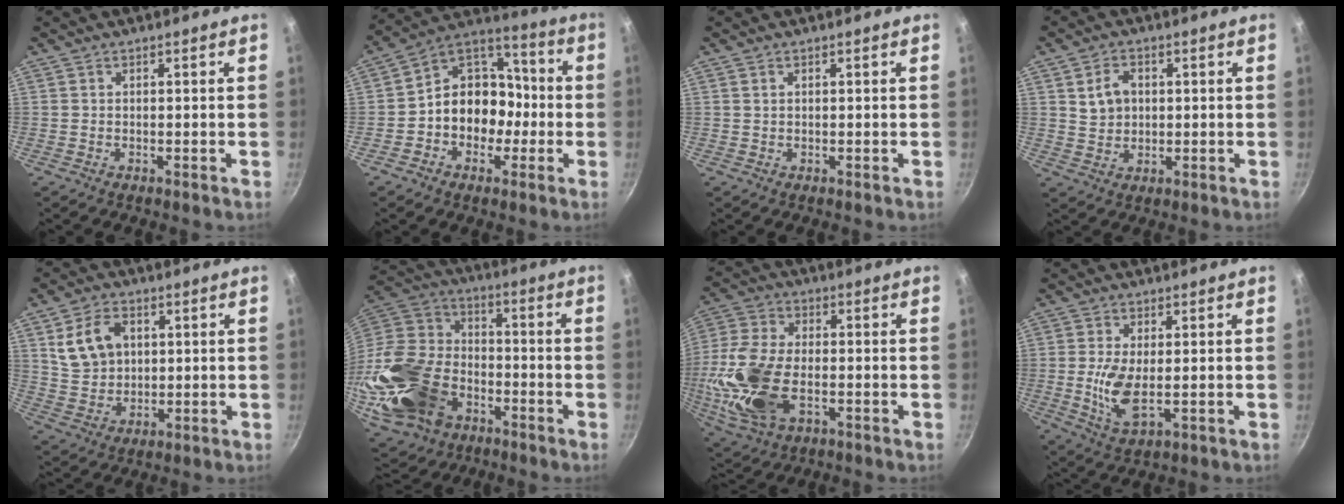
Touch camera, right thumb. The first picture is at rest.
{"total": 14.7, "force": [-2.2, 11.2, 9.2], "torque": [-0.095, 0.048, -0.047]}
{"total": 0.6, "force": [0.3, 0.3, 0.4], "torque": [-0.007, 0.001, 0.006]}
{"total": 5.5, "force": [1.3, 4.2, 3.2], "torque": [-0.039, -0.005, 0.027]}
{"total": 9.6, "force": [3.1, 7.0, 5.8], "torque": [-0.089, -0.005, 0.067]}
{"total": 30.0, "force": [-11.5, 20.7, 18.5], "torque": [-0.484, 0.028, -0.206]}
{"total": 18.1, "force": [-3.6, 9.9, 14.7], "torque": [-0.335, 0.001, -0.062]}
{"total": 6.9, "force": [-0.4, 3.0, 6.2], "torque": [-0.128, -0.017, -0.001]}